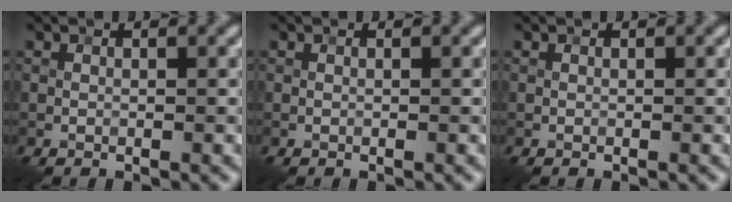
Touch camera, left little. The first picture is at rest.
{"total": 0.0}
{"total": 0.0}